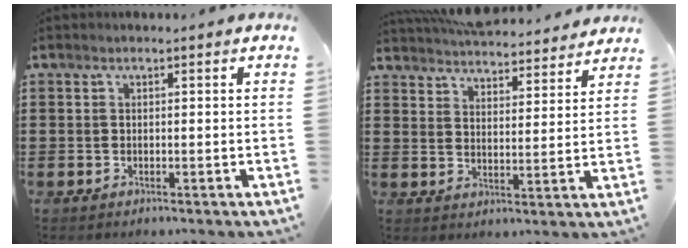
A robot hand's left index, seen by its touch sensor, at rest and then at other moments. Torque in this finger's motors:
{"motor_torque": [0.02, 0.01, 0.52, 0.13]}